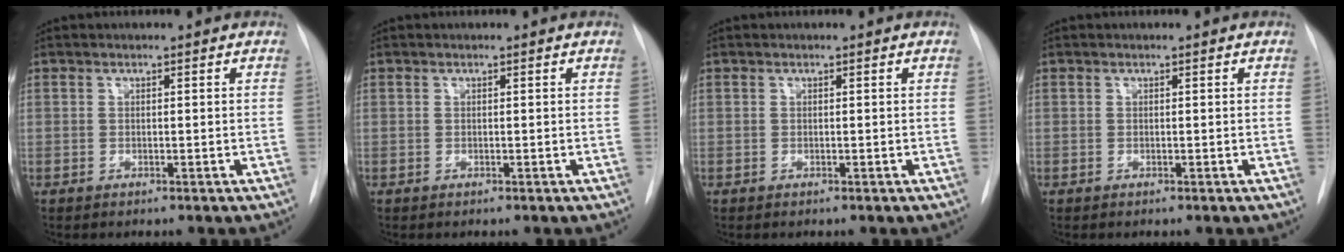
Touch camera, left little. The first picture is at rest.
{"total": 0.0}
{"total": 0.0}
{"total": 0.0}